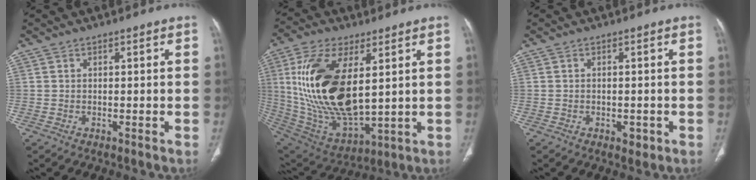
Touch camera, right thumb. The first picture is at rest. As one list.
[{"total": 23.5, "force": [4.6, 11.3, 20.1], "torque": [-0.396, -0.027, 0.097]}, {"total": 2.0, "force": [-0.8, 1.2, 1.3], "torque": [-0.013, 0.001, -0.006]}]